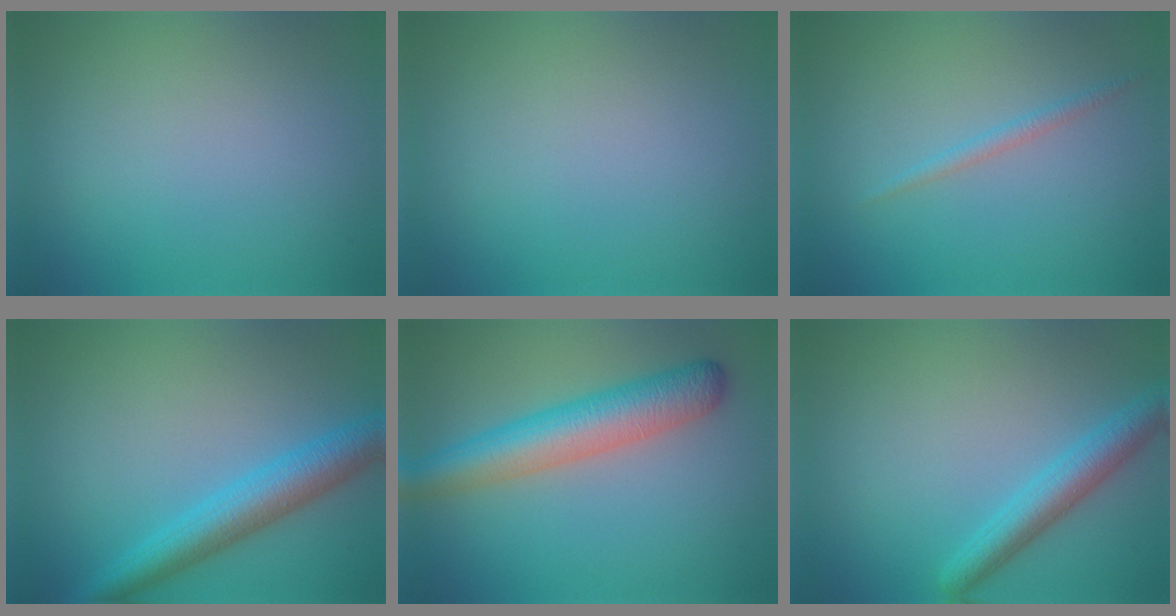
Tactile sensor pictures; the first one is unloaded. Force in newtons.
{"total": 0.0}
{"total": 1.0, "press": 1.0, "slide": 0.0}
{"total": 5.2, "press": 5.2, "slide": 0.2}
{"total": 6.2, "press": 6.2, "slide": 0.2}
{"total": 3.6, "press": 3.6, "slide": 0.1}